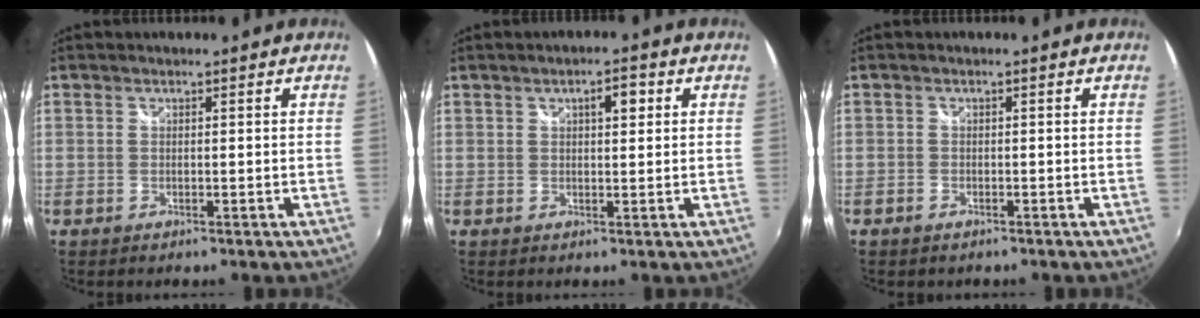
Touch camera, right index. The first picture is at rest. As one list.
[{"total": 3.1, "force": [1.1, 1.3, 2.6], "torque": [-0.038, 0.010, 0.016]}, {"total": 1.3, "force": [-0.9, 1.0, 0.2], "torque": [-0.009, -0.001, -0.016]}]